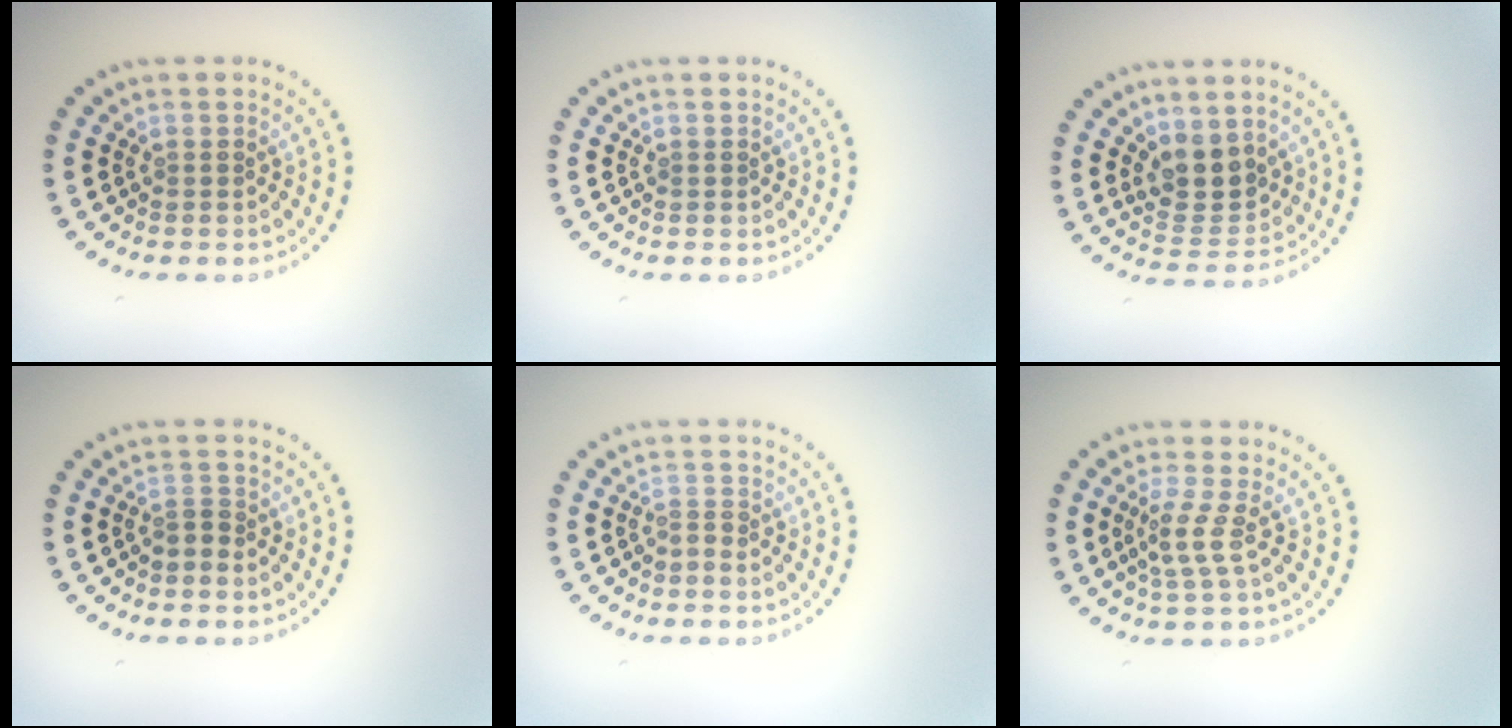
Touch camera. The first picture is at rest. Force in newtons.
{"total": 0.0}
{"total": 3.6, "press": 3.3, "slide": 1.5}
{"total": 1.3, "press": 0.9, "slide": 0.9}
{"total": 0.9, "press": 0.4, "slide": 0.8}
{"total": 2.1, "press": 1.4, "slide": 1.6}